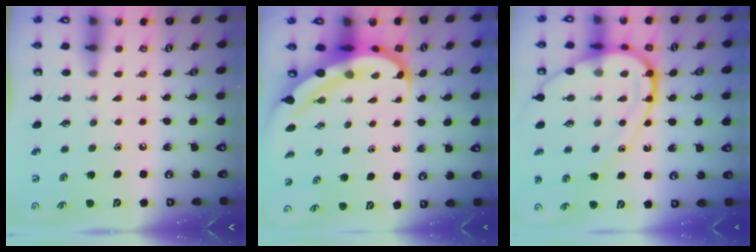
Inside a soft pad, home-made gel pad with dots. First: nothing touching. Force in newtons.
{"total": 8.2, "press": 8.0, "slide": 1.7}
{"total": 16.8, "press": 16.7, "slide": 1.6}